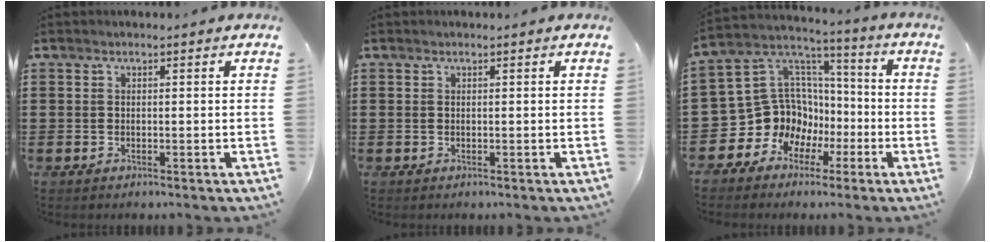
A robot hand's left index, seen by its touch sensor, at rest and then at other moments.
{"total": 0.0}
{"total": 11.8, "force": [-2.8, 11.1, 2.6], "torque": [-0.103, -0.022, -0.035]}